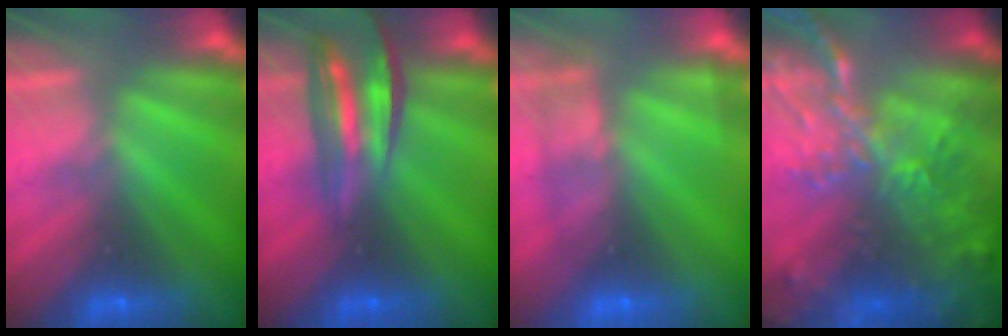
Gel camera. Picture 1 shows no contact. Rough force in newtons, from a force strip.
{"total": 7.0}
{"total": 2.4}
{"total": 9.4}